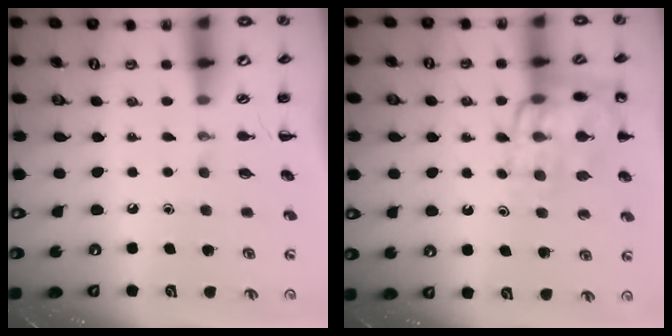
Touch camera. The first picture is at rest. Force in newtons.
{"total": 15.3, "press": 15.2, "slide": 1.9}